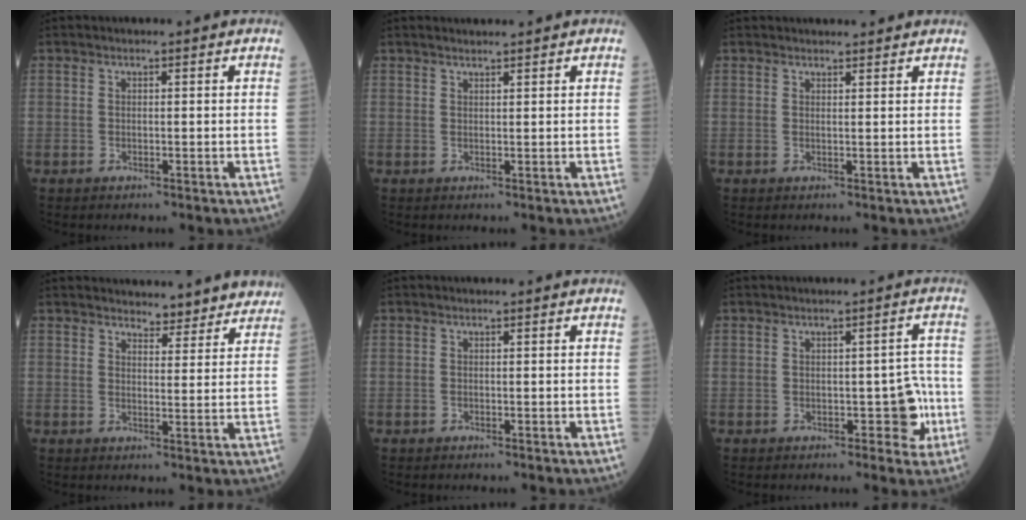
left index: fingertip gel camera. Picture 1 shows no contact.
{"total": 3.0, "force": [2.8, 0.2, 0.9], "torque": [-0.012, 0.024, 0.047]}
{"total": 4.6, "force": [4.5, 0.7, 1.0], "torque": [-0.010, 0.023, 0.058]}
{"total": 7.8, "force": [7.3, 2.4, 0.6], "torque": [0.017, 0.001, 0.075]}
{"total": 0.0}
{"total": 4.4, "force": [-1.4, 2.4, 3.4], "torque": [-0.031, 0.019, -0.009]}